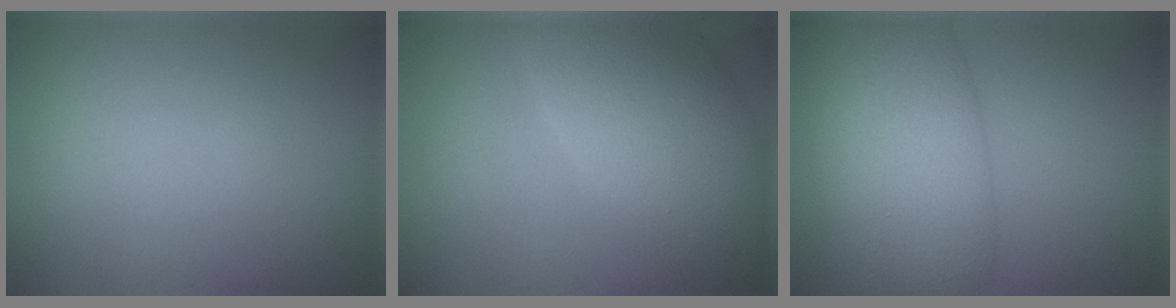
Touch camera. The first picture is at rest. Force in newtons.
{"total": 8.2, "press": 8.2, "slide": 0.5}
{"total": 9.5, "press": 9.5, "slide": 0.3}